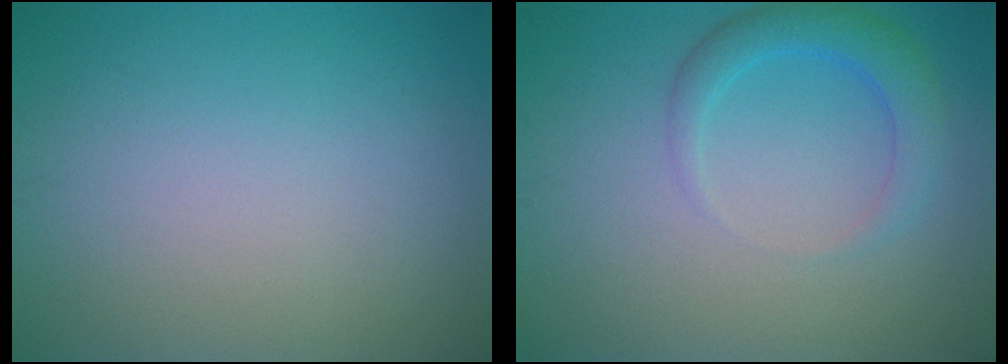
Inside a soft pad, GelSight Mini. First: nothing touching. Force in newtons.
{"total": 2.9, "press": 2.9, "slide": 0.2}